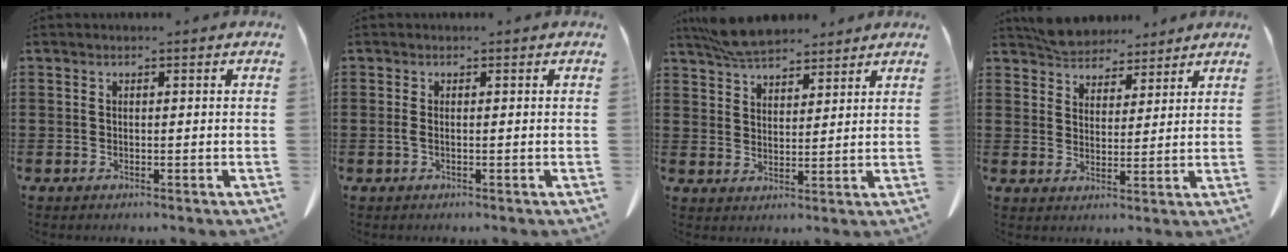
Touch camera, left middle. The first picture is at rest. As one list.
[{"total": 1.0, "force": [-0.3, 0.2, 1.0], "torque": [-0.021, 0.000, -0.004]}, {"total": 6.9, "force": [6.2, 1.9, 2.4], "torque": [-0.064, -0.010, 0.119]}, {"total": 5.0, "force": [4.8, 1.5, 0.3], "torque": [-0.025, -0.012, 0.090]}]